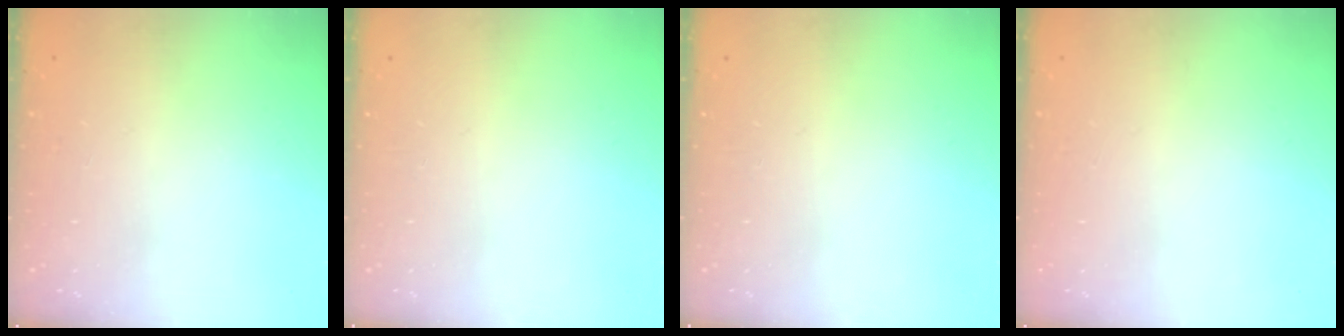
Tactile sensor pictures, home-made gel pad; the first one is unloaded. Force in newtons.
{"total": 0.0}
{"total": 0.0}
{"total": 0.0}